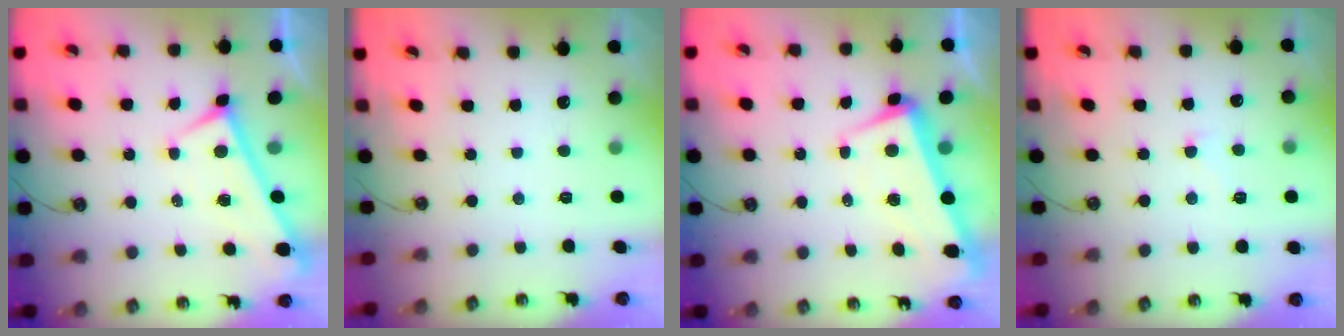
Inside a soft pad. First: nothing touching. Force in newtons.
{"total": 0.0}
{"total": 2.1, "press": 0.5, "slide": 2.1}
{"total": 4.6, "press": 4.5, "slide": 0.7}